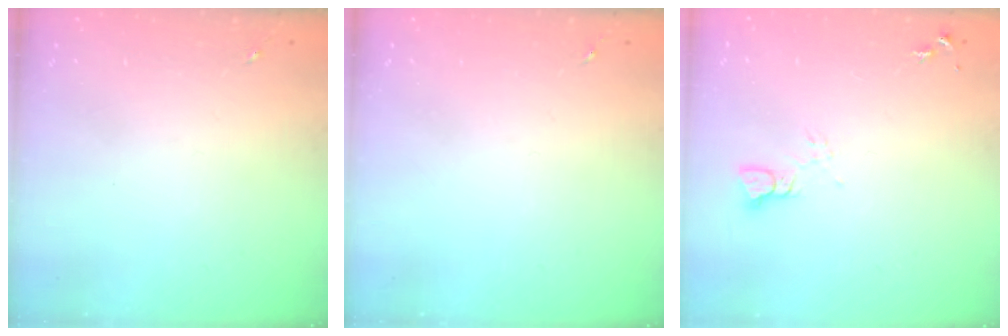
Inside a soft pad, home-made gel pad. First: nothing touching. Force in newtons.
{"total": 0.0}
{"total": 3.2, "press": 3.2, "slide": 0.1}